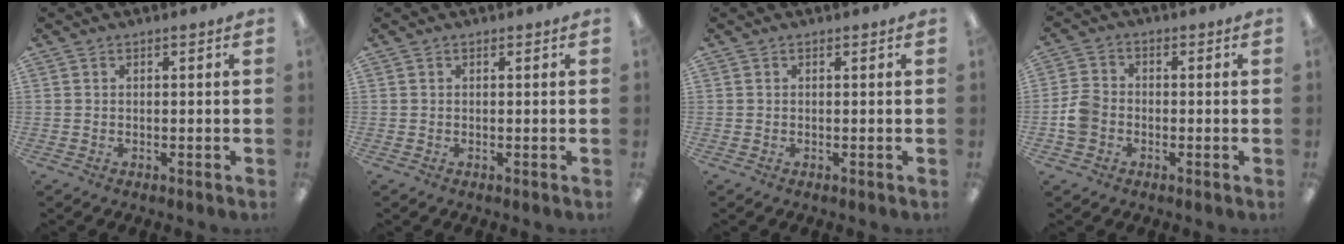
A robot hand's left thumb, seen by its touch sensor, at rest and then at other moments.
{"total": 0.0}
{"total": 0.0}
{"total": 5.8, "force": [-1.6, 4.8, 2.9], "torque": [-0.062, 0.015, -0.029]}